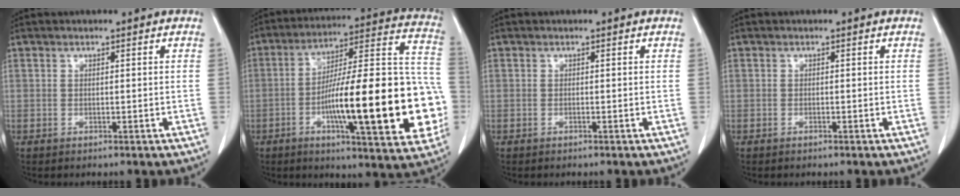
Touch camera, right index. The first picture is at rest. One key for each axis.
{"total": 26.0, "fx": -5.9, "fy": 4.6, "fz": 24.9, "tx": -0.302, "ty": 0.022, "tz": -0.082}
{"total": 0.0}
{"total": 0.0}